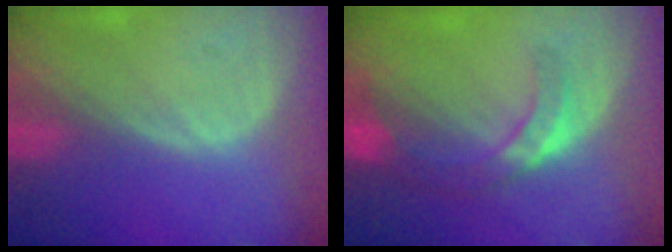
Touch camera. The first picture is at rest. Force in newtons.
{"total": 7.4, "press": 6.4, "slide": 3.7}